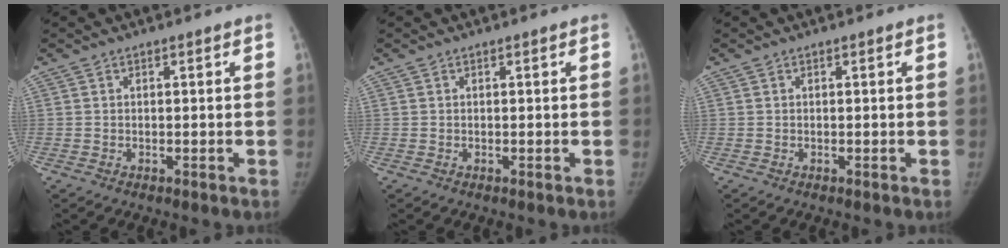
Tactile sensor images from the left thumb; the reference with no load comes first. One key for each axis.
{"total": 0.0}
{"total": 0.0}